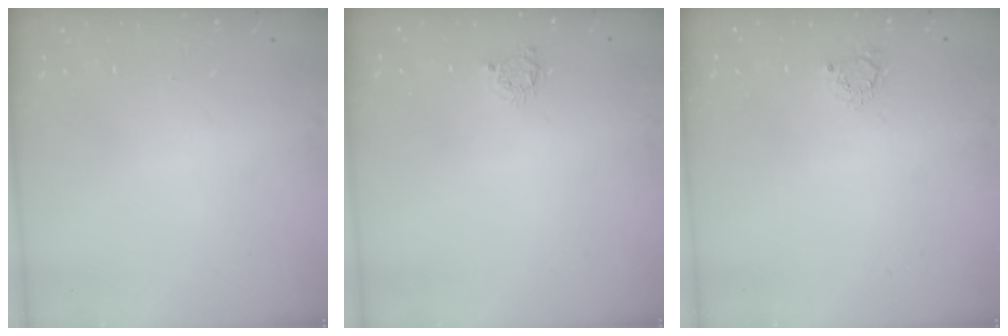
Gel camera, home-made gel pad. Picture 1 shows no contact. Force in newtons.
{"total": 3.1, "press": 3.0, "slide": 0.4}
{"total": 3.4, "press": 3.4, "slide": 0.5}